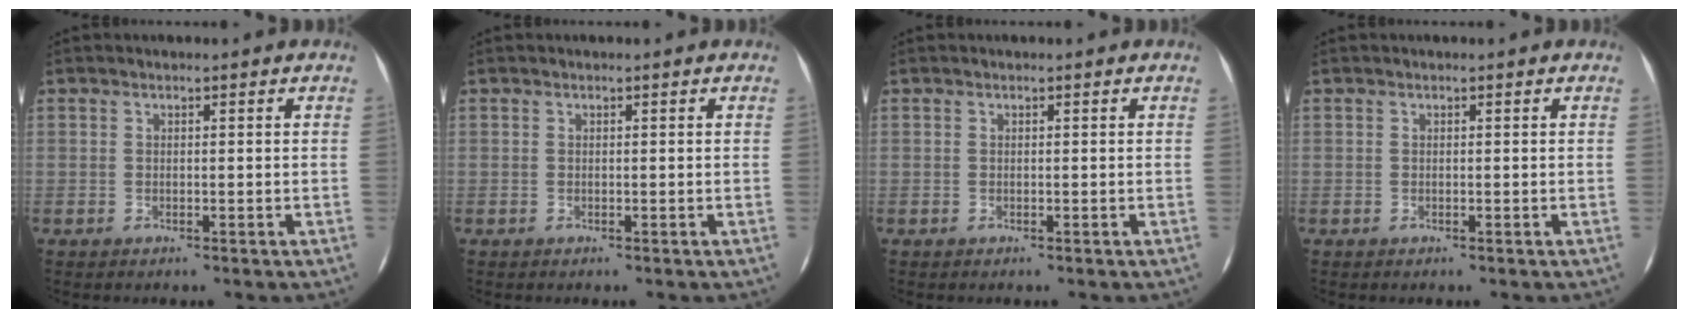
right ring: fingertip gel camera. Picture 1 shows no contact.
{"total": 0.0}
{"total": 0.0}
{"total": 0.0}